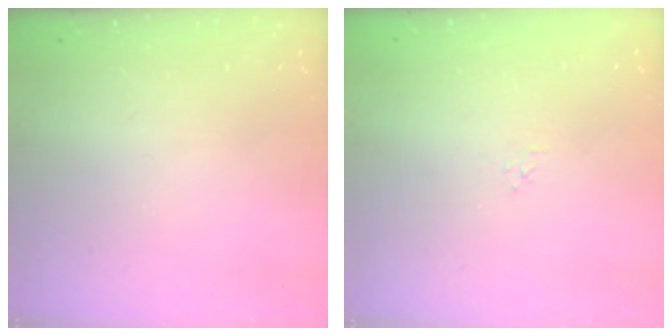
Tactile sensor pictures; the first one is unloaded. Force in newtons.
{"total": 2.9, "press": 2.9, "slide": 0.3}